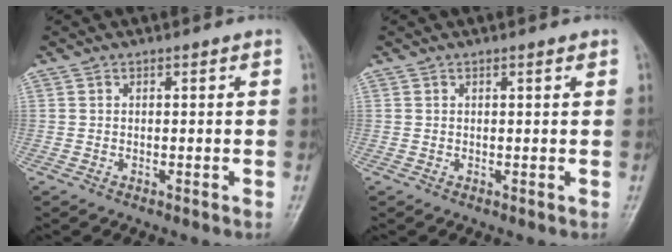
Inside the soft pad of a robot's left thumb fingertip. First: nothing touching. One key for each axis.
{"total": 0.8, "fx": 0.5, "fy": 0.1, "fz": 0.5, "tx": -0.008, "ty": -0.001, "tz": 0.006}